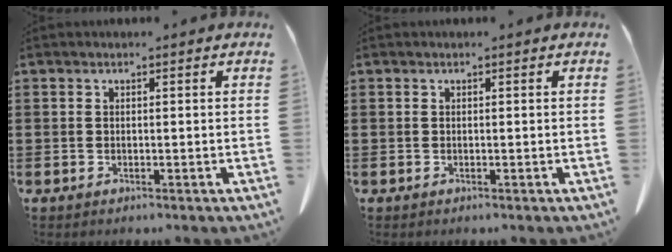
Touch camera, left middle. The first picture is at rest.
{"total": 0.0}